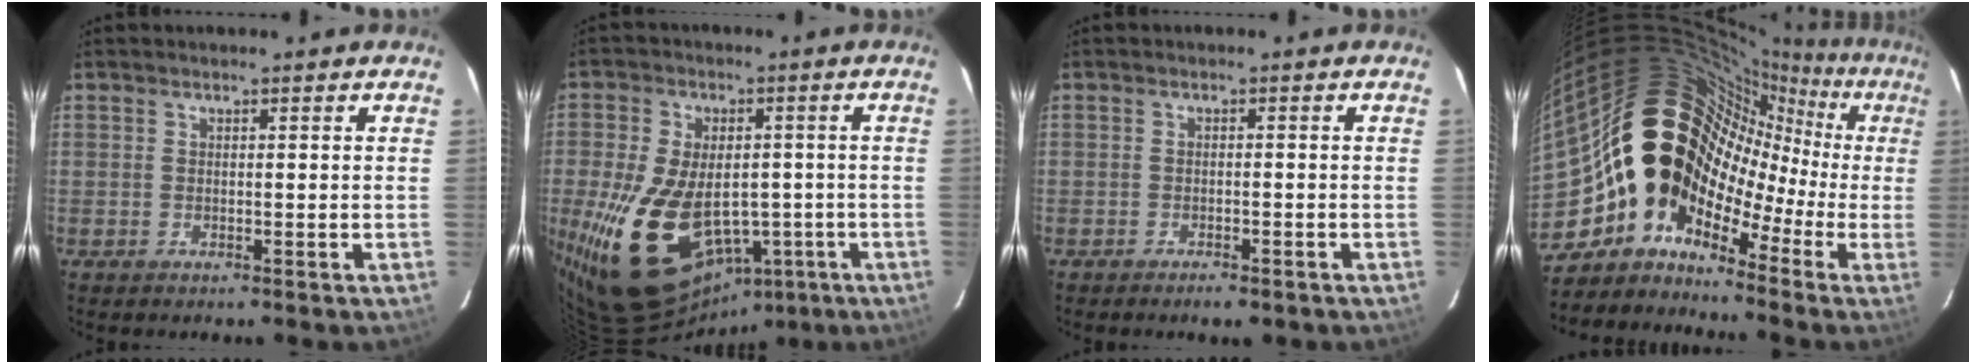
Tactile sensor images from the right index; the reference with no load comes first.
{"total": 24.4, "force": [-7.4, 15.6, 17.2], "torque": [-0.374, -0.016, -0.088]}
{"total": 3.0, "force": [-2.3, 1.0, 1.6], "torque": [-0.036, -0.006, -0.032]}
{"total": 19.2, "force": [-4.2, 15.0, 11.2], "torque": [-0.181, 0.025, -0.098]}